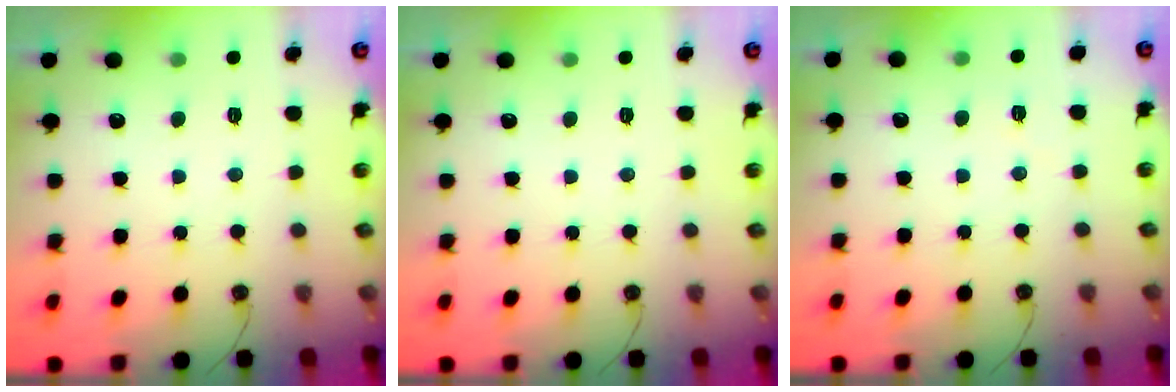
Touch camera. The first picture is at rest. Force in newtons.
{"total": 0.0}
{"total": 2.9, "press": 2.1, "slide": 2.1}